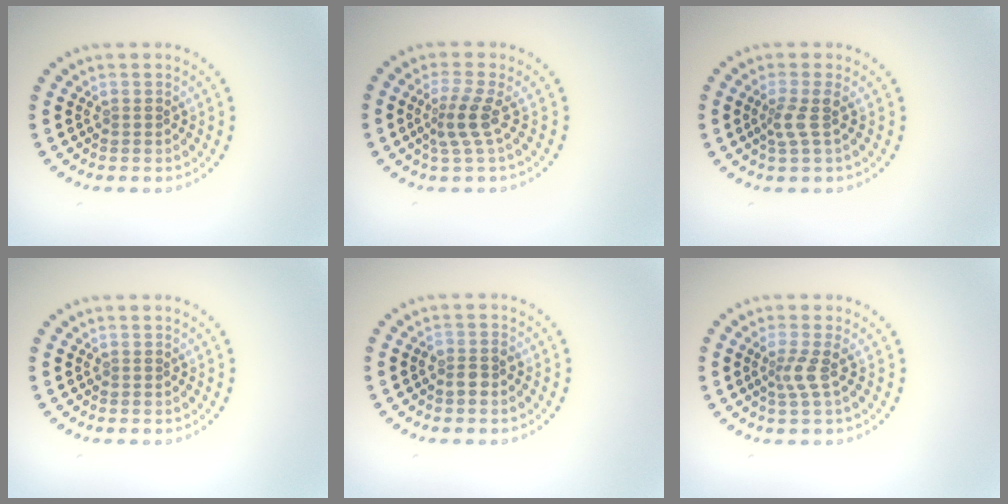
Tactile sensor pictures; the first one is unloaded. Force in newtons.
{"total": 2.6, "press": 1.8, "slide": 1.8}
{"total": 1.9, "press": 1.4, "slide": 1.3}
{"total": 0.0}
{"total": 1.4, "press": 1.3, "slide": 0.5}
{"total": 2.1, "press": 1.4, "slide": 1.5}